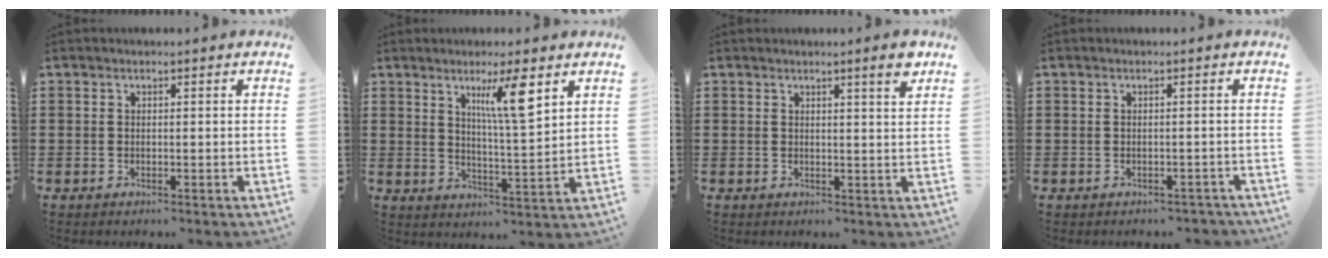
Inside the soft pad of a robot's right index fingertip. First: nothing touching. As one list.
[{"total": 7.8, "force": [4.2, 1.0, 6.5], "torque": [-0.114, -0.002, 0.065]}, {"total": 3.0, "force": [2.1, -0.2, 2.1], "torque": [-0.029, -0.007, 0.032]}, {"total": 1.2, "force": [-1.1, 0.5, 0.0], "torque": [-0.005, -0.001, -0.023]}]